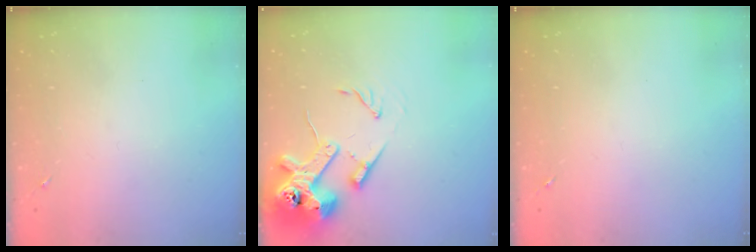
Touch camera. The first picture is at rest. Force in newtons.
{"total": 15.7, "press": 15.5, "slide": 2.1}
{"total": 0.0}